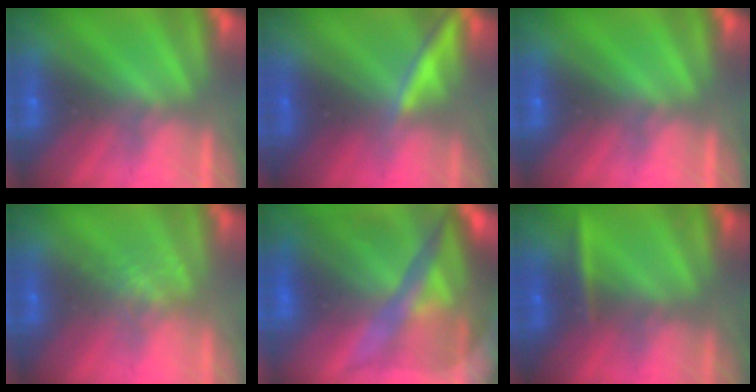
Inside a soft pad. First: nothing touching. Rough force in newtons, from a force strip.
{"total": 1.9}
{"total": 0.0}
{"total": 2.0}
{"total": 9.2}
{"total": 2.4}